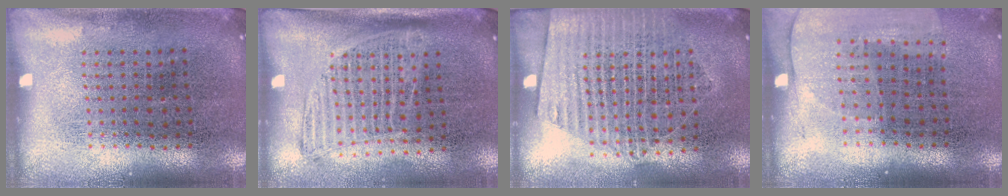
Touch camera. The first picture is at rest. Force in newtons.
{"total": 1.3, "press": 1.1, "slide": 0.7}
{"total": 1.5, "press": 1.4, "slide": 0.6}
{"total": 1.4, "press": 1.3, "slide": 0.5}